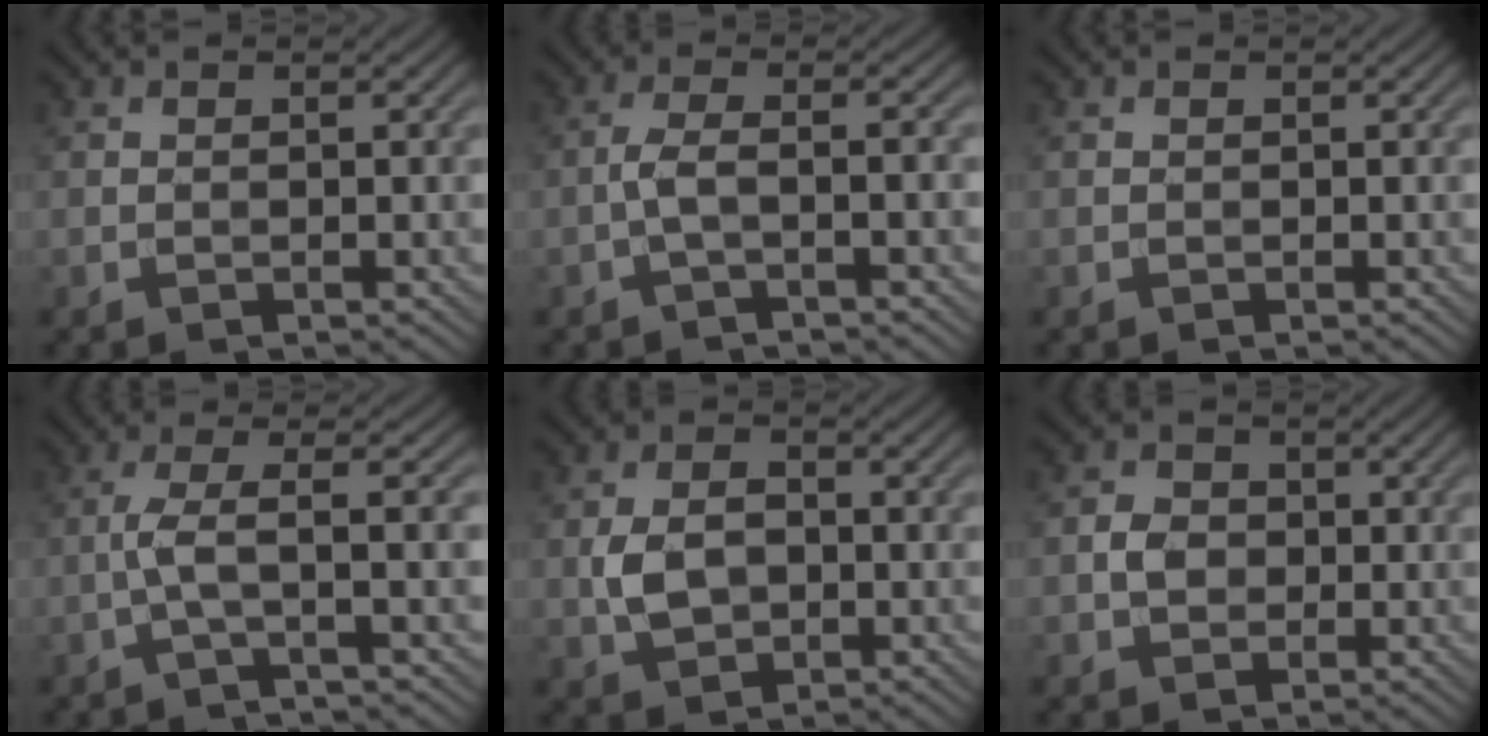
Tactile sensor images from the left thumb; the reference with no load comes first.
{"total": 3.2, "force": [-1.1, 0.6, 2.9], "torque": [-0.058, 0.010, -0.032]}
{"total": 0.0}
{"total": 4.0, "force": [-0.9, 0.4, 3.9], "torque": [-0.070, 0.013, -0.034]}
{"total": 4.5, "force": [-0.7, 3.1, 3.2], "torque": [-0.068, -0.003, -0.014]}
{"total": 2.8, "force": [-0.3, 2.5, 1.3], "torque": [-0.027, 0.000, -0.012]}